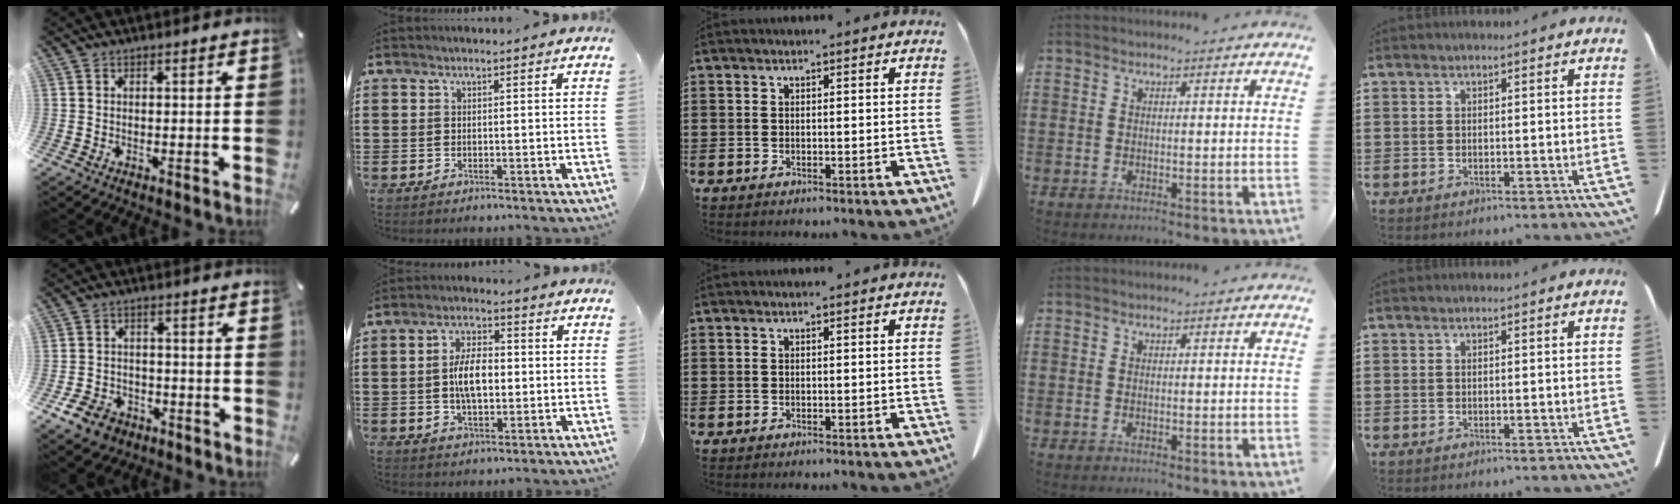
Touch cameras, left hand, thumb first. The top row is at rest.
{"thumb": {"total": 7.2, "force": [-4.4, 5.1, 2.6], "torque": [-0.053, 0.032, -0.080]}, "index": {"total": 6.4, "force": [-0.2, 3.2, 5.6], "torque": [-0.110, 0.001, -0.012]}}